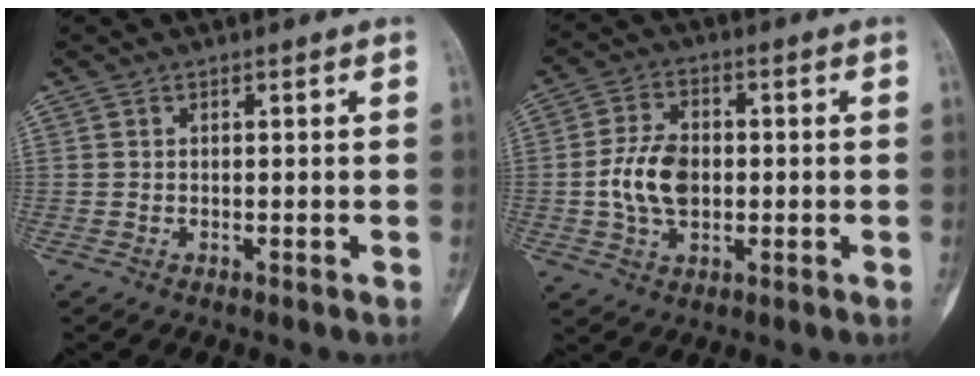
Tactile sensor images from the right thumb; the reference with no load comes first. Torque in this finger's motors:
{"motor_torque": [0.04, 0.03, 0.15, -0.10, 0.07]}